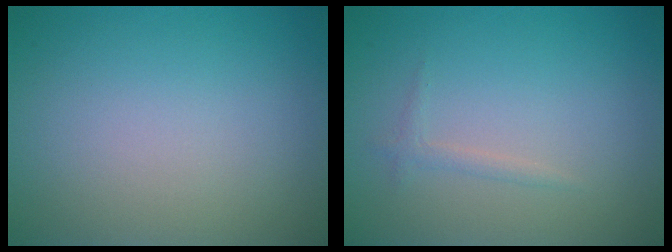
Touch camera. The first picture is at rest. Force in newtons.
{"total": 0.8, "press": 0.8, "slide": 0.1}